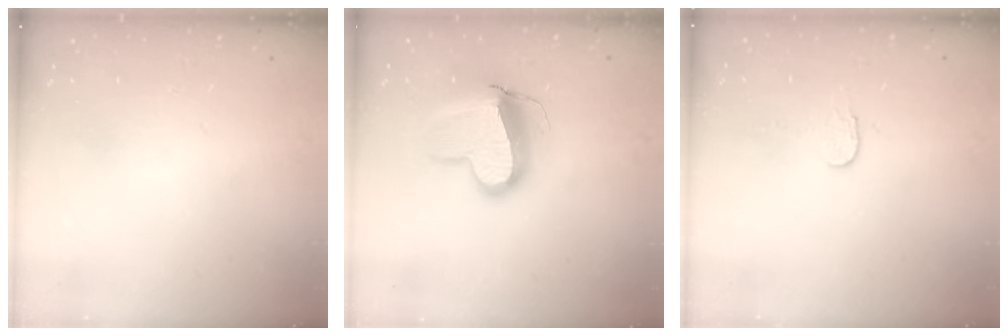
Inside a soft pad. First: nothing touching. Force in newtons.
{"total": 14.4, "press": 14.3, "slide": 1.6}
{"total": 3.2, "press": 3.2, "slide": 0.3}